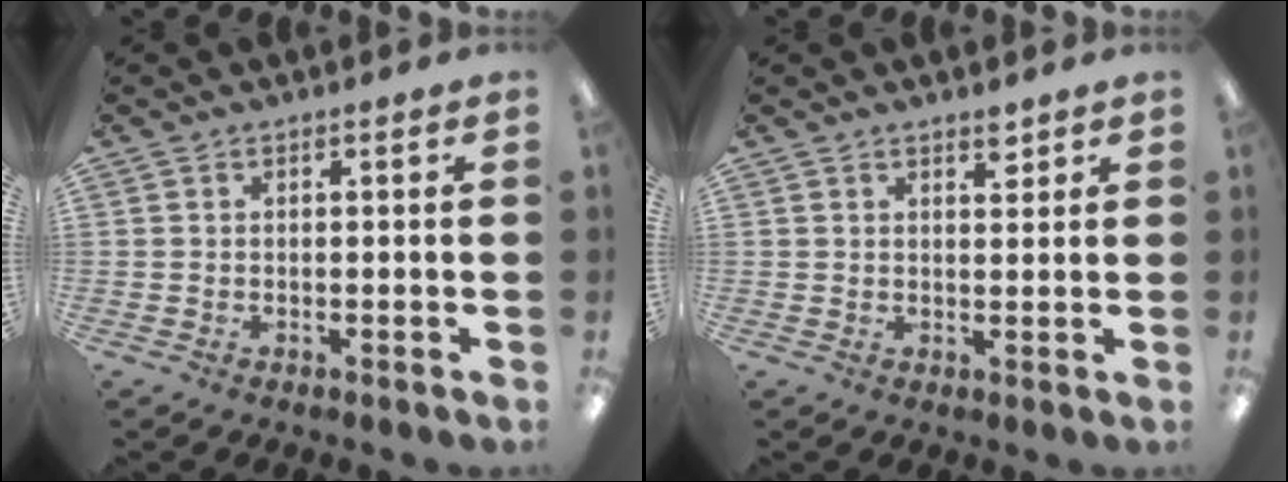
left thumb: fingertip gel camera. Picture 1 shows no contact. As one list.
[{"total": 2.7, "force": [2.2, 0.9, 1.3], "torque": [-0.013, -0.010, 0.037]}]